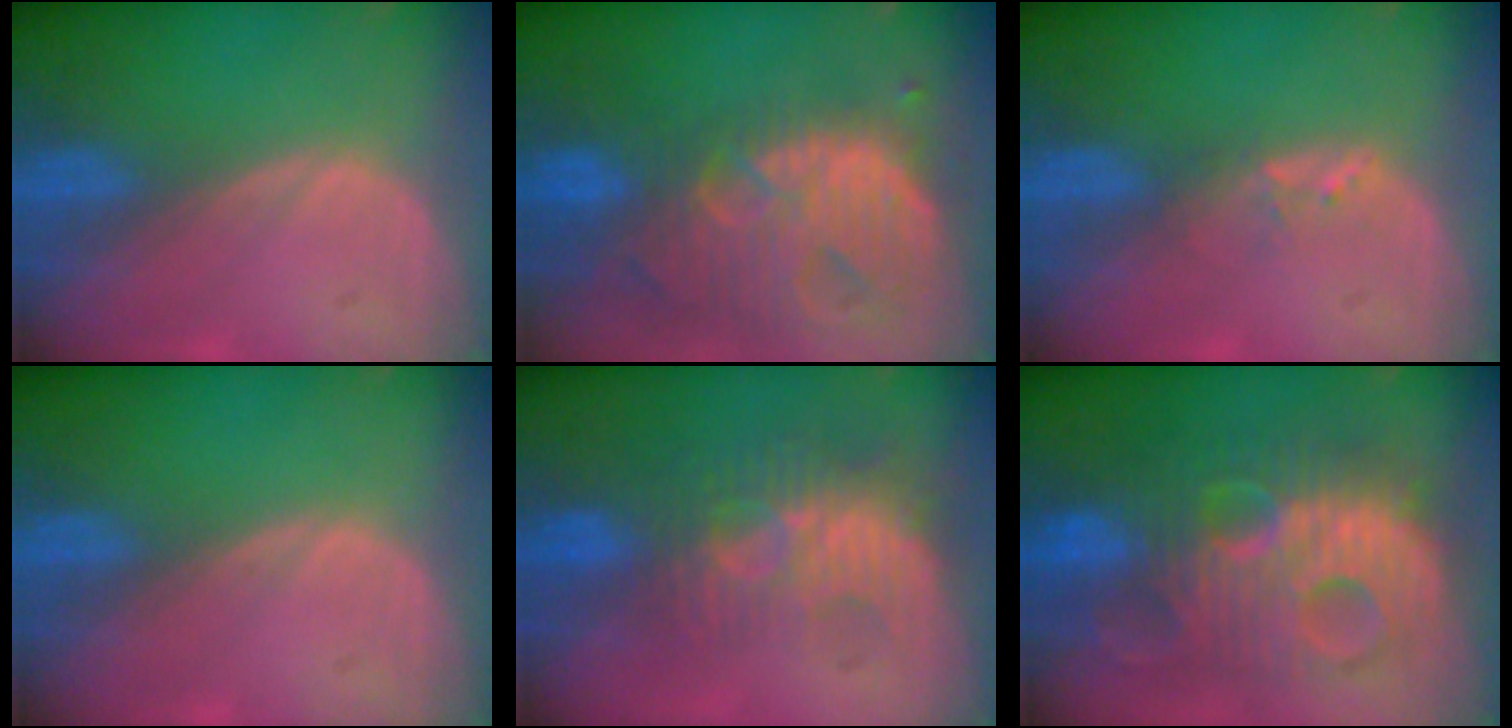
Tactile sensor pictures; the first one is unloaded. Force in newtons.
{"total": 13.7, "press": 11.6, "slide": 7.3}
{"total": 1.6, "press": 1.5, "slide": 0.3}
{"total": 0.0}
{"total": 9.6, "press": 8.5, "slide": 4.4}
{"total": 13.7, "press": 13.7, "slide": 1.2}